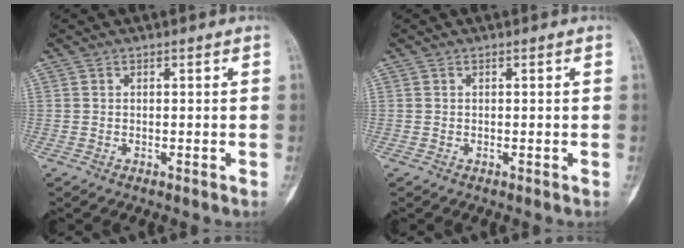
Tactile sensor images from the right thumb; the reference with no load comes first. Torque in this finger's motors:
{"motor_torque": [0.00, 0.00, 0.09, -0.09, 0.00]}